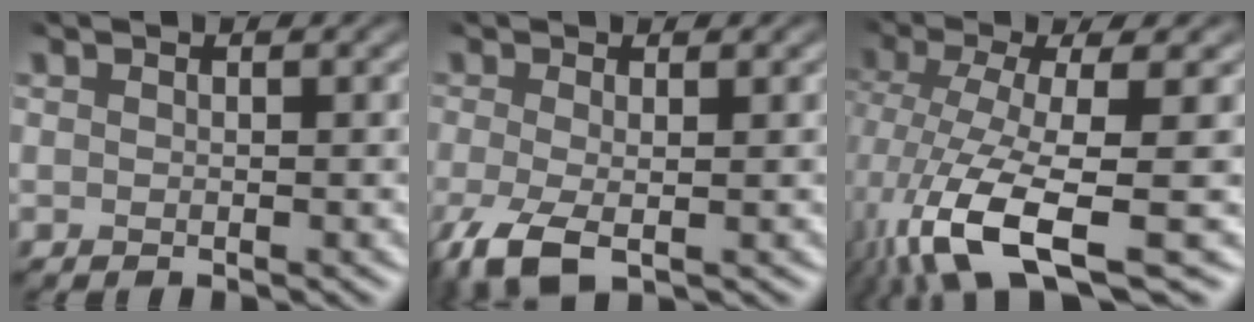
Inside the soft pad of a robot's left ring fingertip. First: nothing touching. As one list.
[{"total": 4.0, "force": [-1.8, 1.1, 3.4], "torque": [-0.084, -0.002, -0.028]}, {"total": 9.8, "force": [-4.6, 2.7, 8.2], "torque": [-0.172, -0.013, -0.074]}]